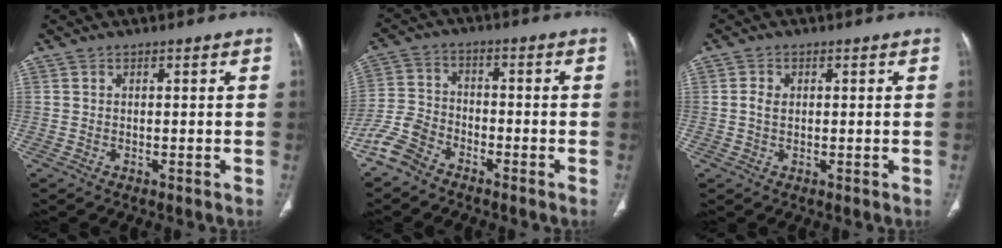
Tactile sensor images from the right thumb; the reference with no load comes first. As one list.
[{"total": 7.0, "force": [-5.3, 3.8, 2.5], "torque": [-0.057, 0.023, -0.115]}, {"total": 1.7, "force": [0.1, 1.1, 1.2], "torque": [-0.027, 0.004, 0.003]}]